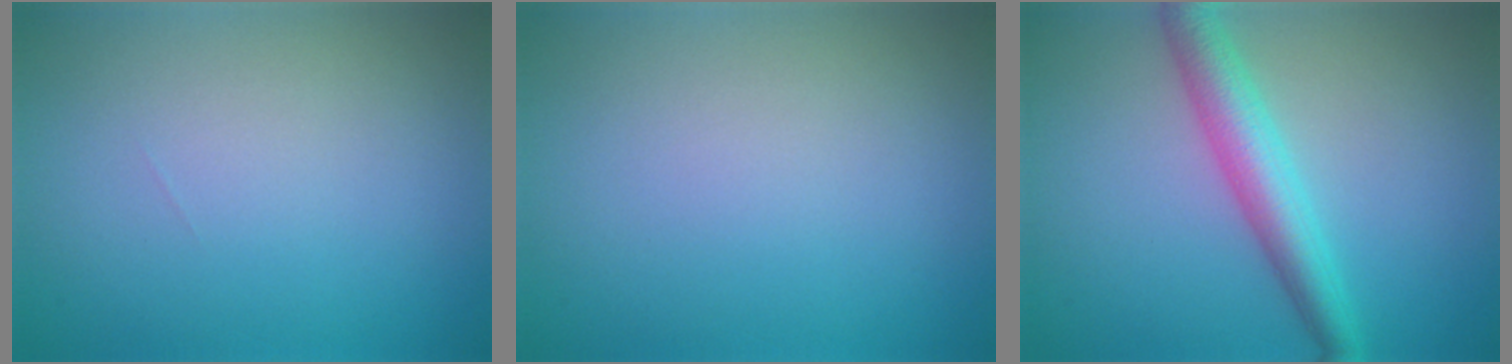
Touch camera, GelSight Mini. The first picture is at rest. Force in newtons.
{"total": 0.0}
{"total": 4.6, "press": 4.6, "slide": 0.0}